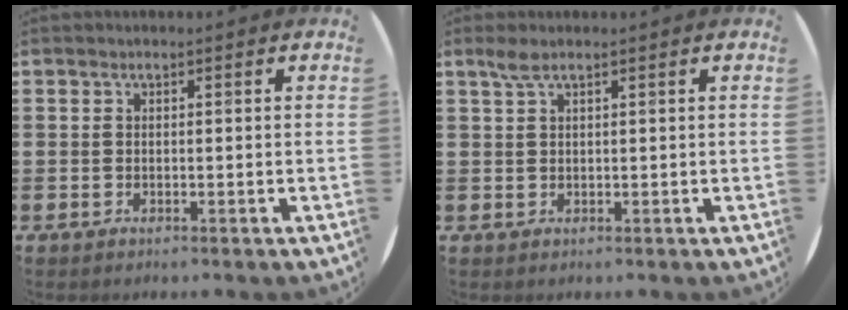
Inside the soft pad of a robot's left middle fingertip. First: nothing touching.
{"total": 1.5, "force": [1.0, 0.1, 1.1], "torque": [-0.023, 0.002, 0.017]}